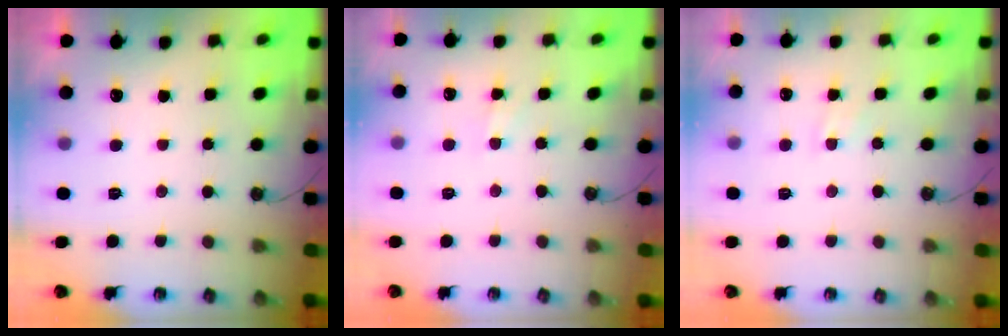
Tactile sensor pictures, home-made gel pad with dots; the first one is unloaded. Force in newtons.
{"total": 2.8, "press": 2.8, "slide": 0.5}
{"total": 4.5, "press": 4.5, "slide": 0.6}